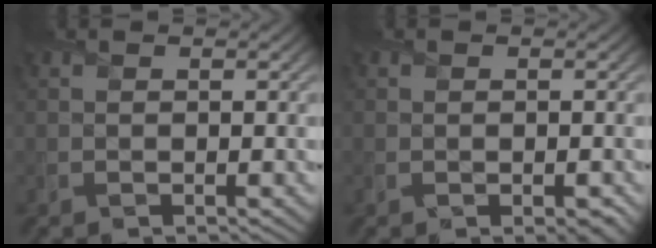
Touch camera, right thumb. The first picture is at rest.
{"total": 1.3, "force": [-0.7, 0.8, 0.8], "torque": [-0.011, -0.011, -0.007]}